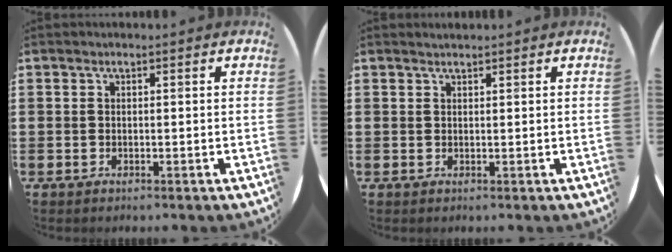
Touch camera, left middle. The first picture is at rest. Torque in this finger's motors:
{"motor_torque": [0.25, -0.28, -0.03, -0.01]}